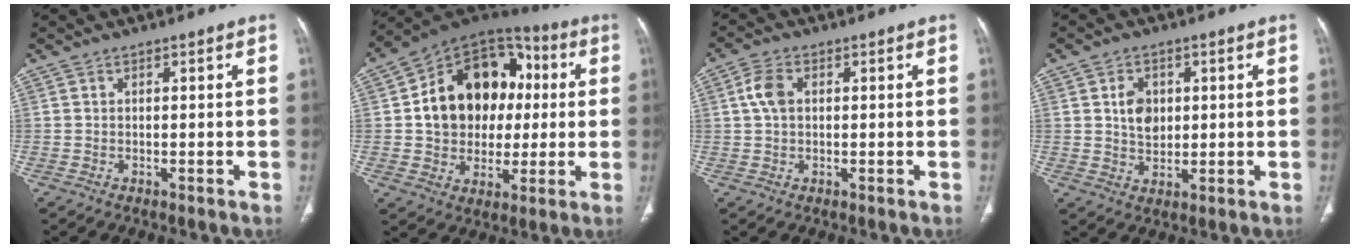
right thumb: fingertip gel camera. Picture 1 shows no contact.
{"total": 20.3, "force": [1.9, 15.7, 12.8], "torque": [-0.163, 0.030, 0.033]}
{"total": 4.3, "force": [0.8, 2.8, 3.2], "torque": [-0.071, 0.009, 0.014]}
{"total": 5.5, "force": [1.2, 4.1, 3.4], "torque": [-0.039, -0.008, 0.024]}